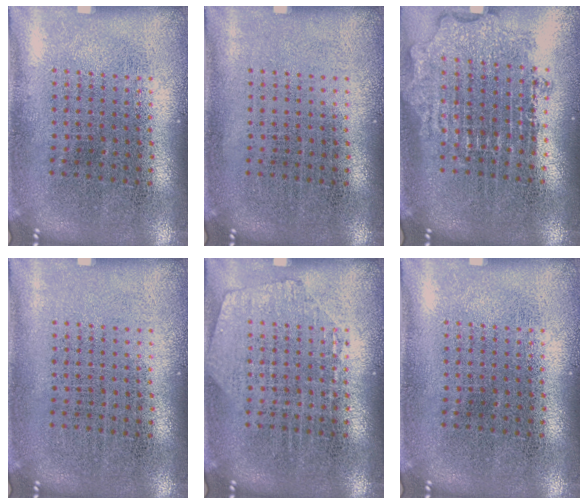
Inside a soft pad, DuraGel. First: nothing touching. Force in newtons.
{"total": 0.0}
{"total": 1.9, "press": 1.5, "slide": 1.1}
{"total": 0.0}
{"total": 1.2, "press": 1.2, "slide": 0.2}
{"total": 0.0}